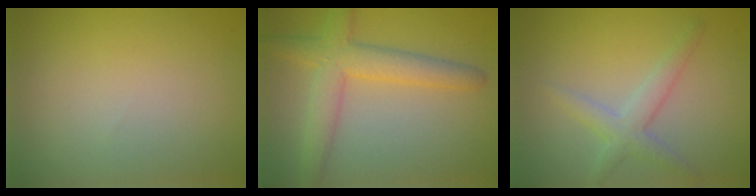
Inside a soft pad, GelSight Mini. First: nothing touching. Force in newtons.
{"total": 4.9, "press": 4.9, "slide": 0.3}
{"total": 2.5, "press": 2.5, "slide": 0.2}